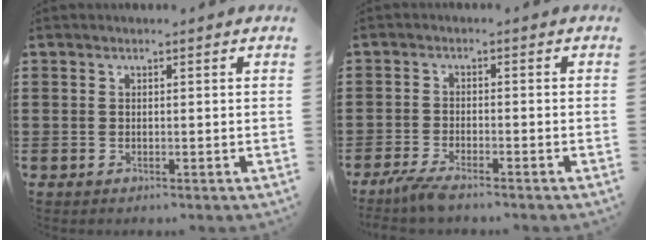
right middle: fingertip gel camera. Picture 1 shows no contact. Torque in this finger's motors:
{"motor_torque": [0.36, 0.18, 0.07, 0.09]}